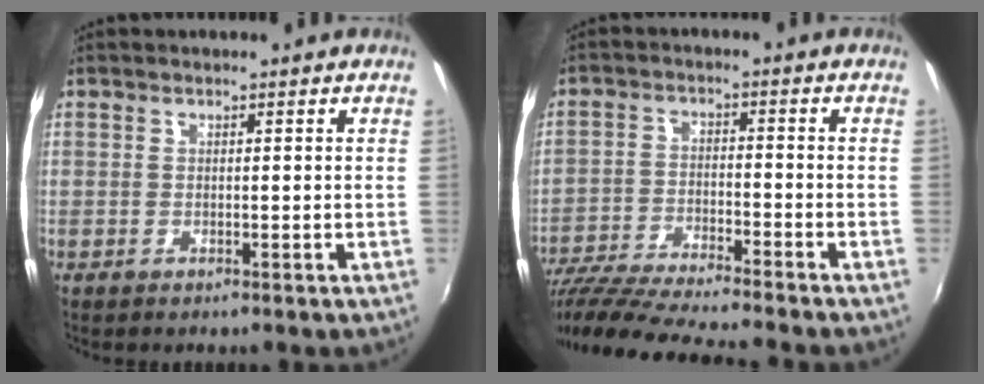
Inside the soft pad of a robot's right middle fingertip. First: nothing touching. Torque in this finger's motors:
{"motor_torque": [0.95, -1.18, 0.23, 0.11]}